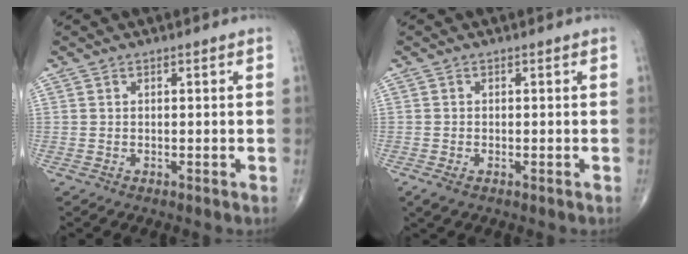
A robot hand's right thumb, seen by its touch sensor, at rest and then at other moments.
{"total": 1.8, "force": [-0.9, 0.8, 1.3], "torque": [-0.032, -0.003, -0.015]}